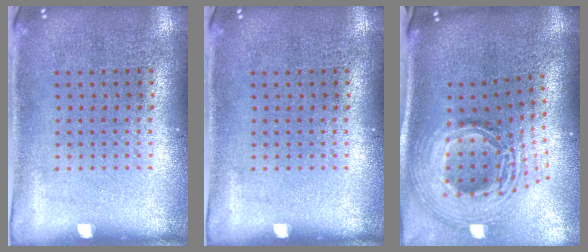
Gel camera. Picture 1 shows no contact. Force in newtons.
{"total": 0.0}
{"total": 3.0, "press": 2.1, "slide": 2.2}